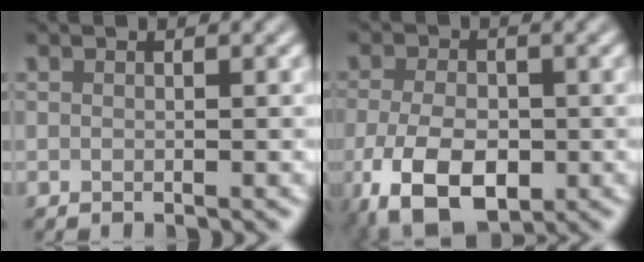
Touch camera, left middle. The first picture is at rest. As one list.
[{"total": 7.3, "force": [-2.6, 4.2, 5.4], "torque": [-0.121, -0.013, -0.049]}]